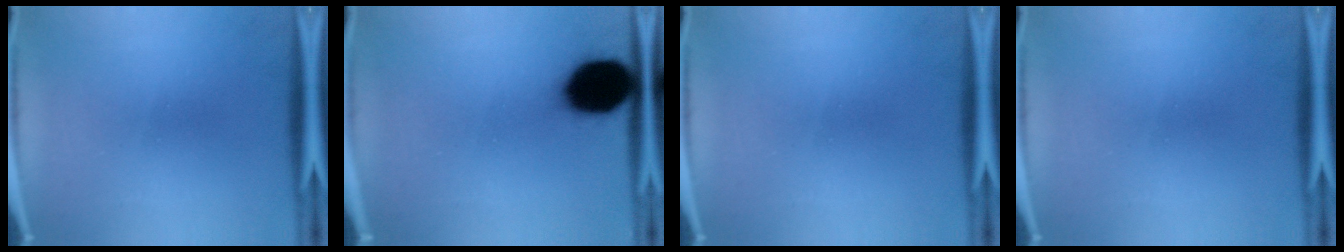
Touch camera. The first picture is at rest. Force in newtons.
{"total": 17.0}
{"total": 0.0}
{"total": 0.0}